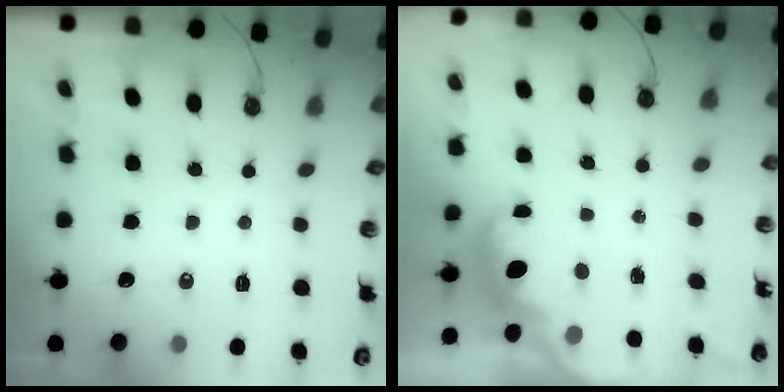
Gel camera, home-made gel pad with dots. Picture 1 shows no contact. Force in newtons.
{"total": 2.7, "press": 2.7, "slide": 0.7}